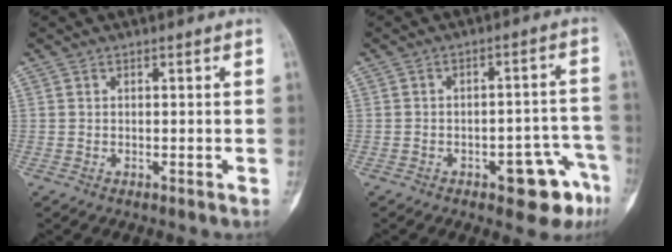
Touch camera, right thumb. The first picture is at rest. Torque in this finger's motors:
{"motor_torque": [1.28, 0.44, 0.62, -0.75, 0.22]}